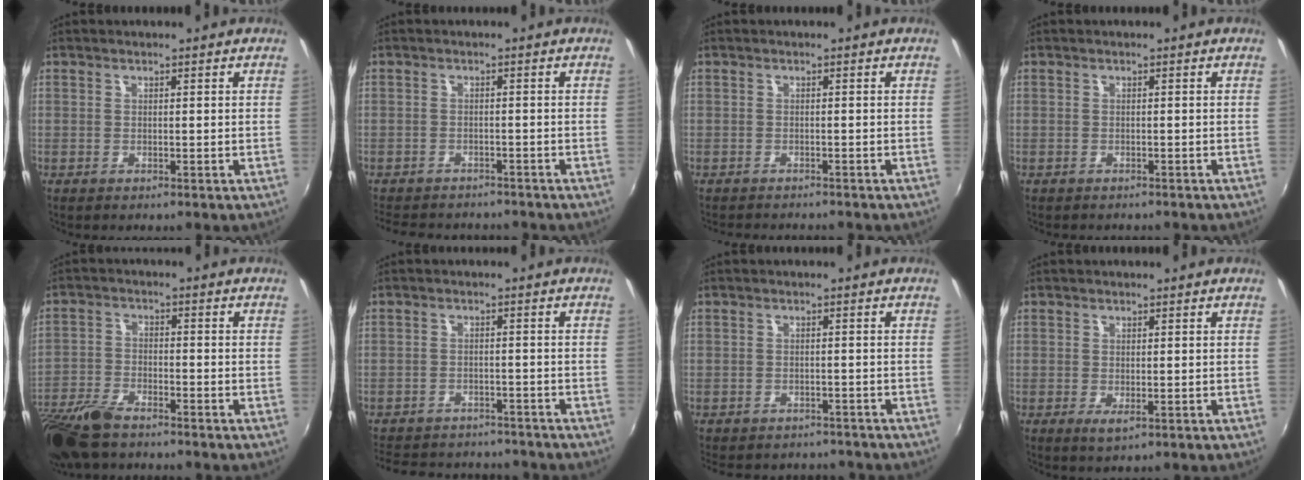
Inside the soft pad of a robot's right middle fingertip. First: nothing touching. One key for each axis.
{"total": 9.2, "fx": -8.1, "fy": 3.0, "fz": 3.0, "tx": -0.077, "ty": -0.011, "tz": -0.120}
{"total": 3.9, "fx": -3.7, "fy": 0.3, "fz": 1.2, "tx": -0.032, "ty": -0.014, "tz": -0.059}
{"total": 1.5, "fx": -1.3, "fy": 0.4, "fz": 0.4, "tx": -0.012, "ty": -0.007, "tz": -0.017}
{"total": 11.2, "fx": -8.8, "fy": 3.7, "fz": 5.9, "tx": -0.147, "ty": -0.024, "tz": -0.176}
{"total": 14.7, "fx": -12.8, "fy": 5.4, "fz": 5.0, "tx": -0.120, "ty": 0.013, "tz": -0.175}
{"total": 8.2, "fx": -7.3, "fy": 2.8, "fz": 2.4, "tx": -0.058, "ty": -0.014, "tz": -0.097}
{"total": 1.8, "fx": -0.2, "fy": 0.5, "fz": 1.7, "tx": -0.030, "ty": -0.006, "tz": -0.001}